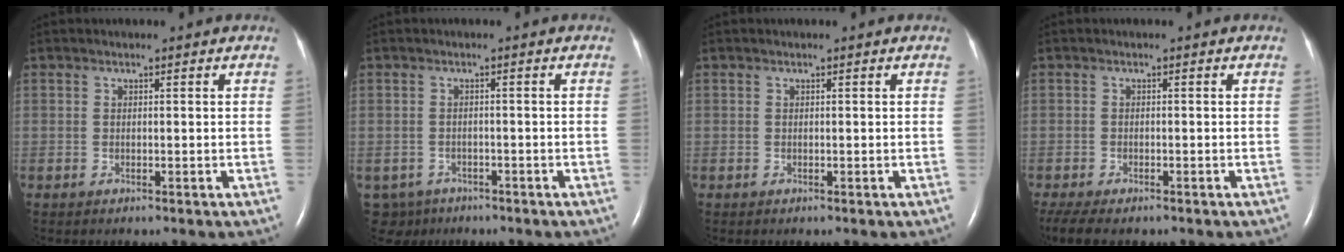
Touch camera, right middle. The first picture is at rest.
{"total": 4.2, "force": [-3.0, 3.0, 0.1], "torque": [-0.004, 0.001, -0.044]}
{"total": 0.0}
{"total": 7.3, "force": [-5.6, 2.6, 3.9], "torque": [-0.076, -0.012, -0.087]}